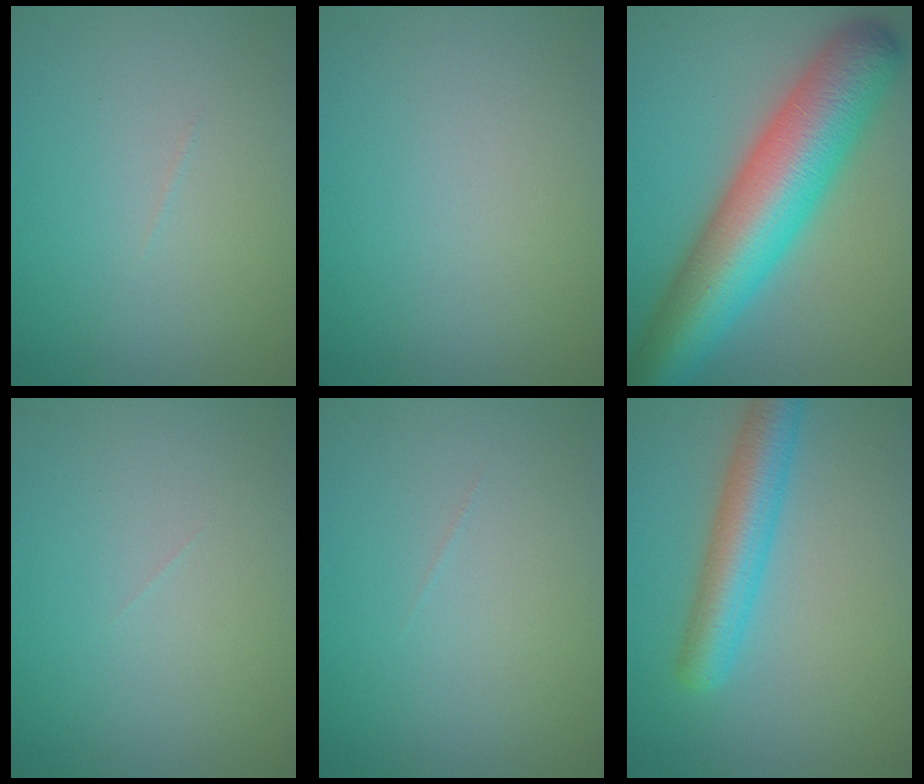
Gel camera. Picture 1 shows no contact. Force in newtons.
{"total": 0.0}
{"total": 12.9, "press": 12.9, "slide": 0.2}
{"total": 0.0}
{"total": 0.0}
{"total": 5.0, "press": 5.0, "slide": 0.2}